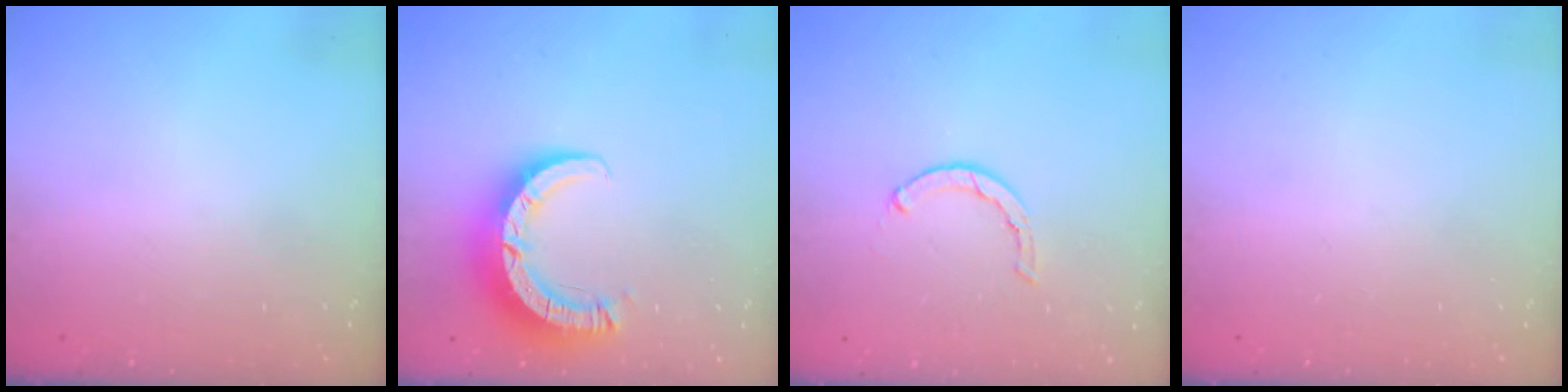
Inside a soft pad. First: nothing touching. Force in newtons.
{"total": 9.2, "press": 9.2, "slide": 1.2}
{"total": 1.6, "press": 1.5, "slide": 0.4}
{"total": 0.0}